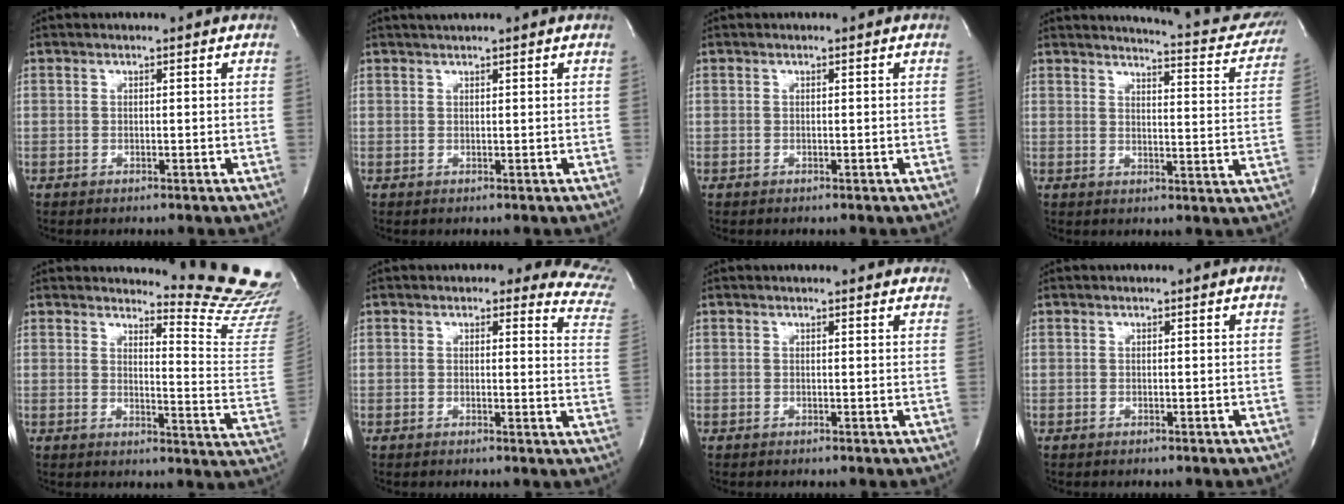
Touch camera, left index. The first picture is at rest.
{"total": 1.2, "force": [1.0, -0.2, 0.6], "torque": [-0.006, 0.009, 0.018]}
{"total": 0.0}
{"total": 14.2, "force": [13.5, 2.0, 3.8], "torque": [-0.033, -0.069, 0.131]}
{"total": 14.2, "force": [14.0, -0.7, 2.4], "torque": [-0.019, -0.166, 0.136]}
{"total": 10.6, "force": [9.5, 3.2, 3.5], "torque": [0.002, -0.059, 0.053]}
{"total": 5.1, "force": [4.5, 1.9, 1.4], "torque": [-0.007, 0.003, 0.031]}
{"total": 0.0}